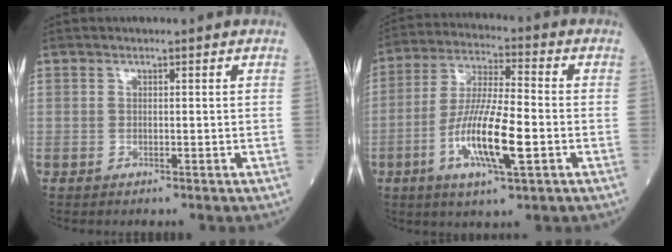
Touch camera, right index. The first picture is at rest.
{"total": 12.4, "force": [-3.7, 2.0, 11.6], "torque": [-0.229, -0.008, -0.067]}